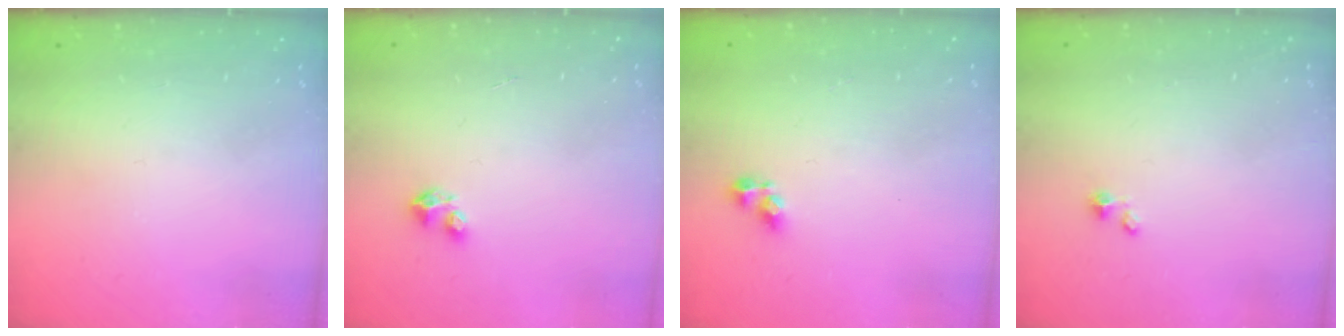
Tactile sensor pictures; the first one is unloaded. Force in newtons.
{"total": 3.0, "press": 2.9, "slide": 0.2}
{"total": 5.1, "press": 5.1, "slide": 0.3}
{"total": 1.5, "press": 1.5, "slide": 0.0}